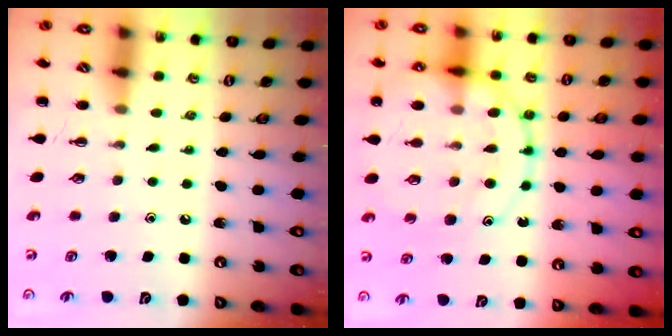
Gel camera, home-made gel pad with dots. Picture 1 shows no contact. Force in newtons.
{"total": 19.1, "press": 19.0, "slide": 2.4}